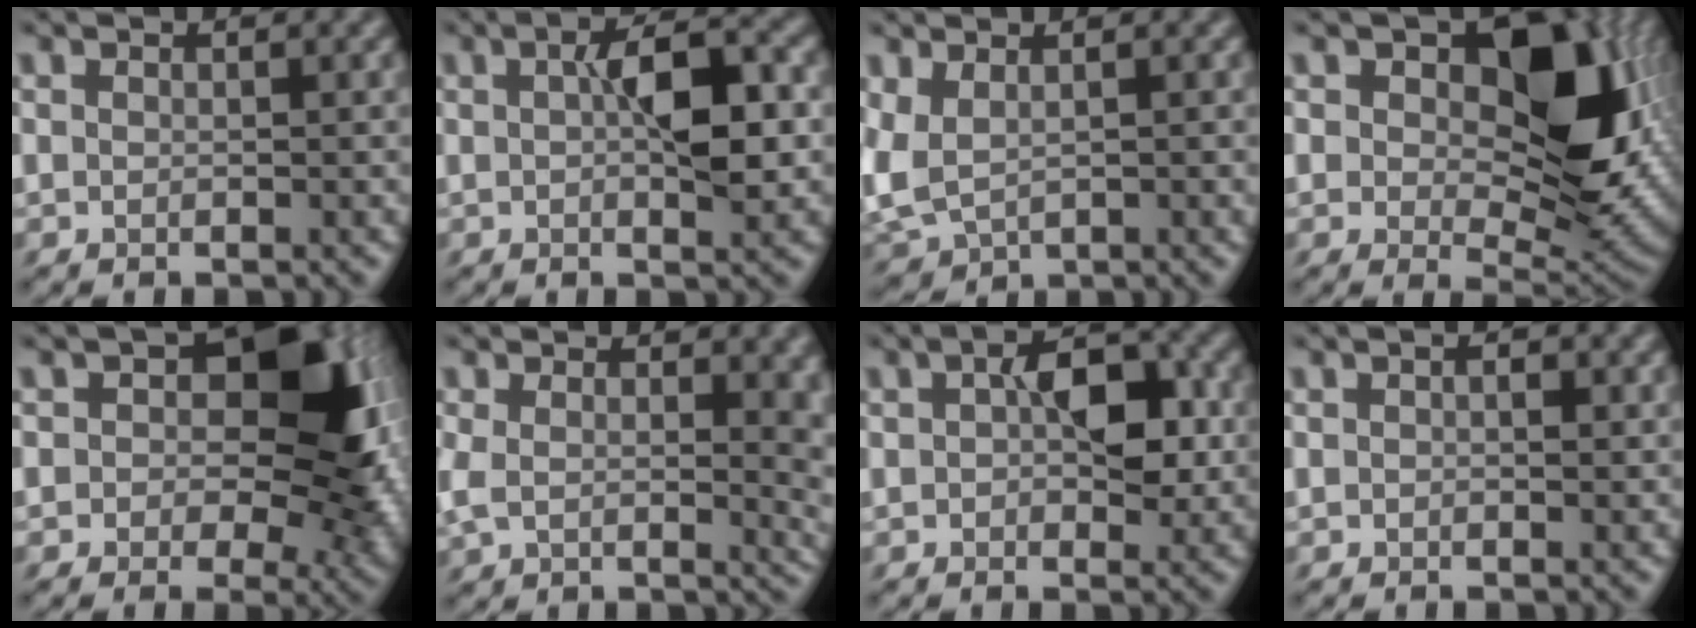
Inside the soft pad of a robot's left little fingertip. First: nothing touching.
{"total": 5.8, "force": [0.5, 2.7, 5.1], "torque": [-0.087, 0.006, 0.003]}
{"total": 3.7, "force": [-0.8, 1.5, 3.3], "torque": [-0.081, 0.002, -0.022]}
{"total": 13.2, "force": [2.9, 8.2, 10.0], "torque": [-0.153, -0.007, 0.055]}
{"total": 13.7, "force": [1.8, 8.8, 10.3], "torque": [-0.158, -0.011, 0.031]}
{"total": 9.0, "force": [1.1, 5.5, 7.0], "torque": [-0.148, -0.039, 0.044]}
{"total": 6.0, "force": [0.3, 3.5, 4.8], "torque": [-0.077, 0.008, -0.001]}
{"total": 1.5, "force": [0.1, 1.0, 1.1], "torque": [-0.024, 0.005, -0.001]}